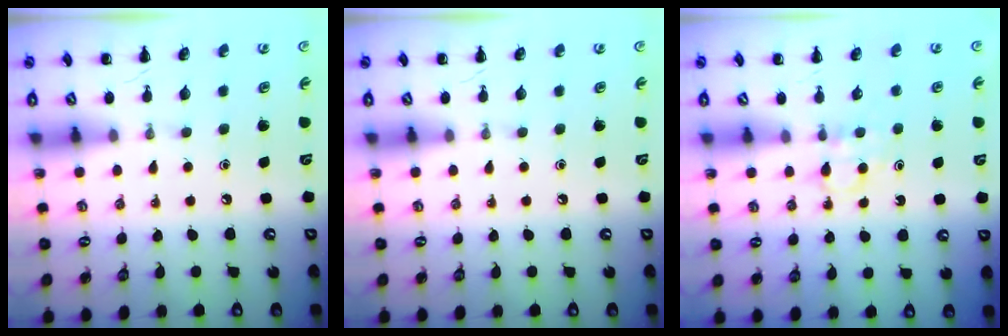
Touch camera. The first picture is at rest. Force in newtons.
{"total": 0.0}
{"total": 3.4, "press": 3.2, "slide": 1.1}